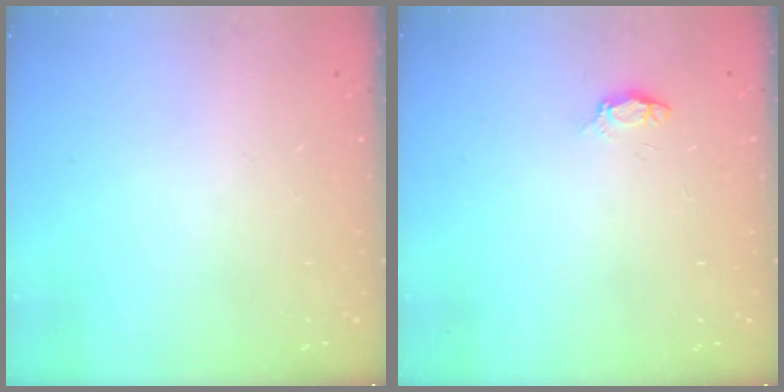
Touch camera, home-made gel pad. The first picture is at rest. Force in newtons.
{"total": 3.2, "press": 3.2, "slide": 0.4}